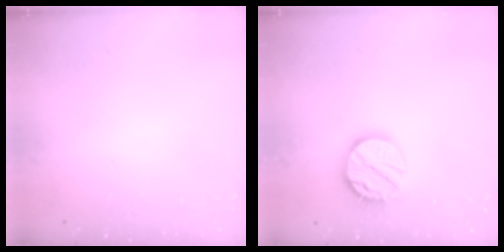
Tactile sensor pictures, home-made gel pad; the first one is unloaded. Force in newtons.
{"total": 14.4, "press": 14.4, "slide": 1.1}